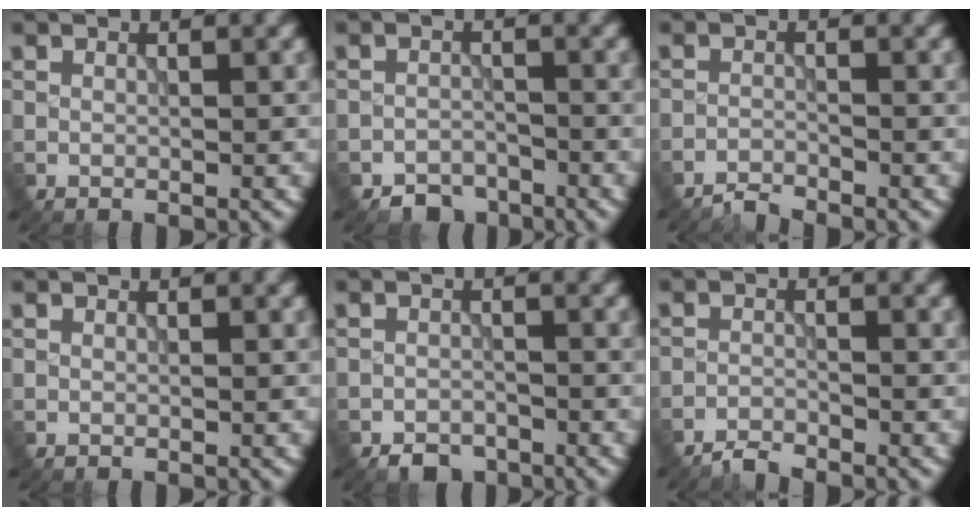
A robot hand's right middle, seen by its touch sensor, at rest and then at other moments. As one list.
[{"total": 2.7, "force": [-2.3, 1.4, 0.2], "torque": [0.008, 0.002, -0.042]}, {"total": 1.6, "force": [-1.6, 0.1, 0.1], "torque": [0.002, 0.001, -0.037]}, {"total": 0.0}, {"total": 2.3, "force": [-1.9, 1.2, 0.4], "torque": [-0.002, -0.001, -0.037]}, {"total": 1.8, "force": [-1.7, 0.2, 0.2], "torque": [-0.001, 0.001, -0.039]}]